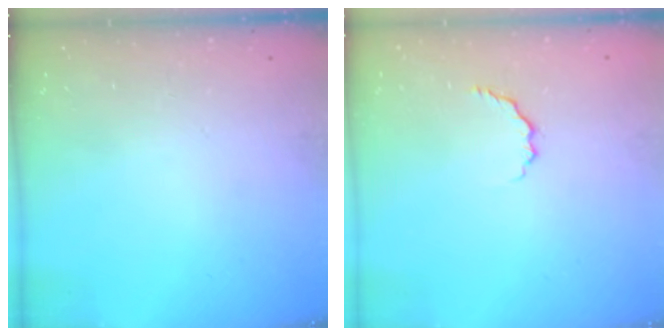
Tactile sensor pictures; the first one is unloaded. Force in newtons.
{"total": 4.4, "press": 4.3, "slide": 1.0}